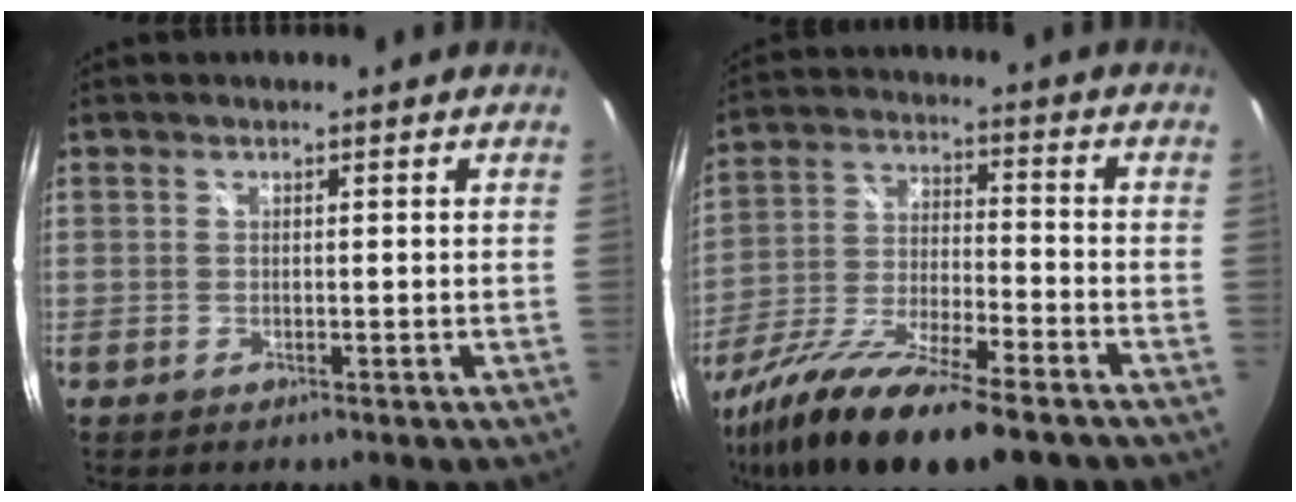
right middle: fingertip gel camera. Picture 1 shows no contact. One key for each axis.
{"total": 20.1, "fx": -14.4, "fy": 4.3, "fz": 13.3, "tx": -0.261, "ty": -0.053, "tz": -0.257}